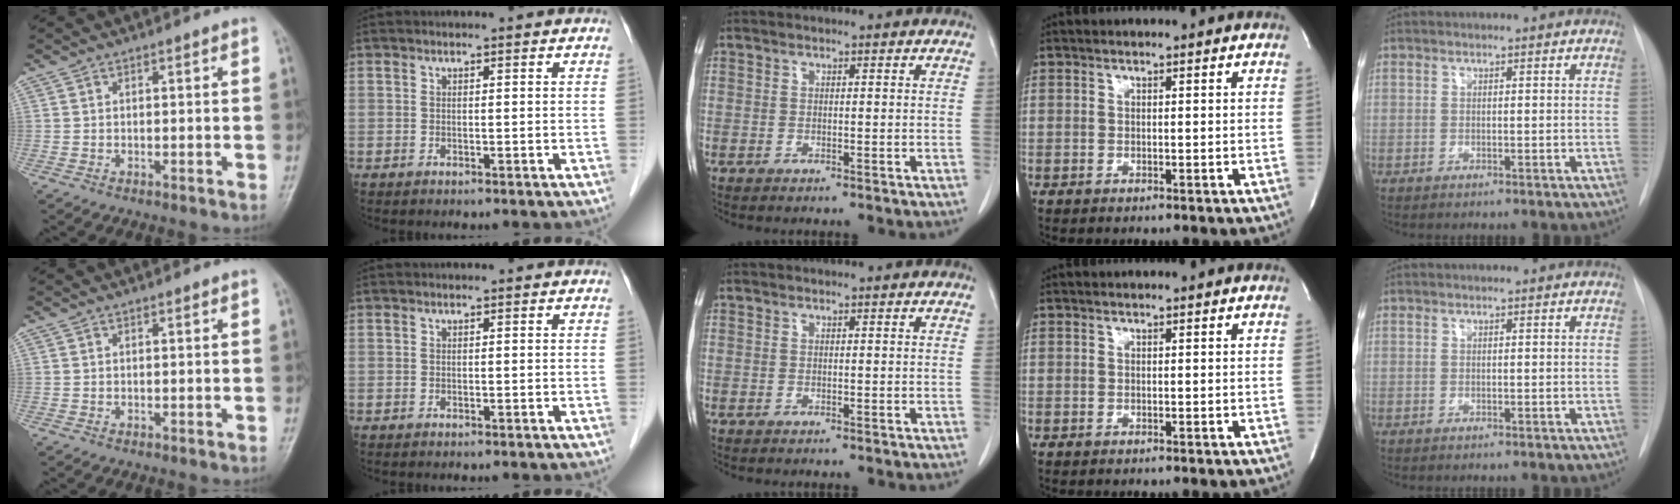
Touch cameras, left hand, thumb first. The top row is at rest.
{}